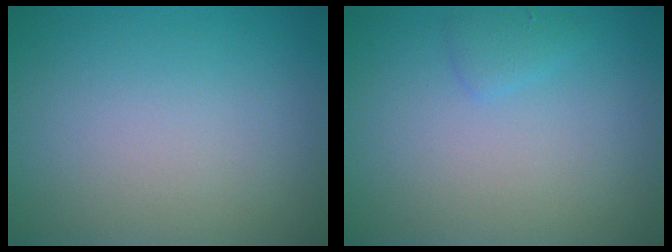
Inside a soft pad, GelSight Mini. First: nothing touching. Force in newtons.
{"total": 1.1, "press": 1.1, "slide": 0.0}